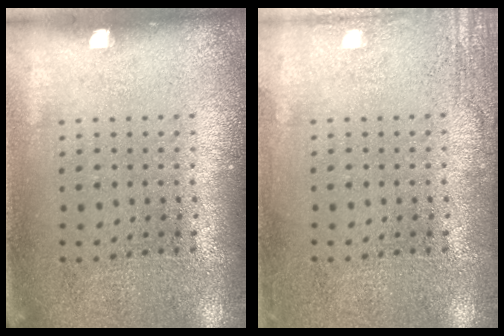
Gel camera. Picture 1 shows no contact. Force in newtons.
{"total": 1.9, "press": 1.9, "slide": 0.2}